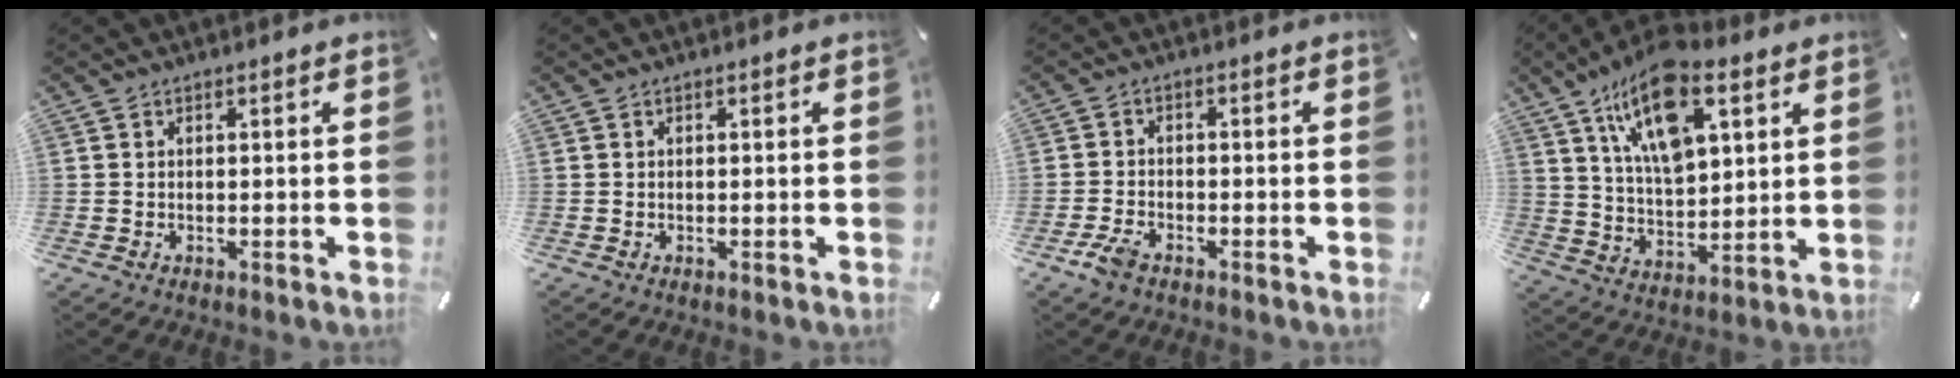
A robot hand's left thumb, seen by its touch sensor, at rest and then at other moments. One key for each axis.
{"total": 0.0}
{"total": 3.7, "fx": -2.6, "fy": 1.6, "fz": 2.1, "tx": -0.052, "ty": 0.006, "tz": -0.053}
{"total": 16.4, "fx": 9.1, "fy": 7.8, "fz": 11.2, "tx": -0.213, "ty": -0.028, "tz": 0.156}